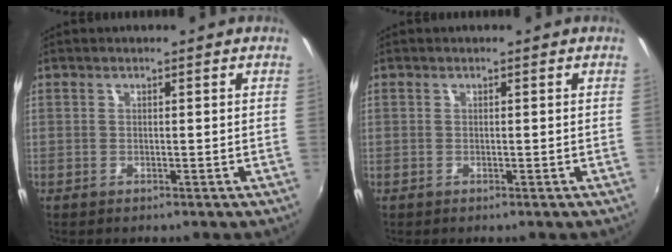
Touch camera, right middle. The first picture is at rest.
{"total": 0.0}